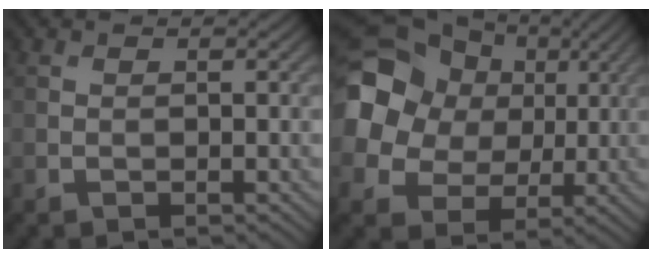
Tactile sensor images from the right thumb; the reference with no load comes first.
{"total": 18.0, "force": [4.8, 15.4, 8.0], "torque": [-0.258, 0.033, 0.079]}